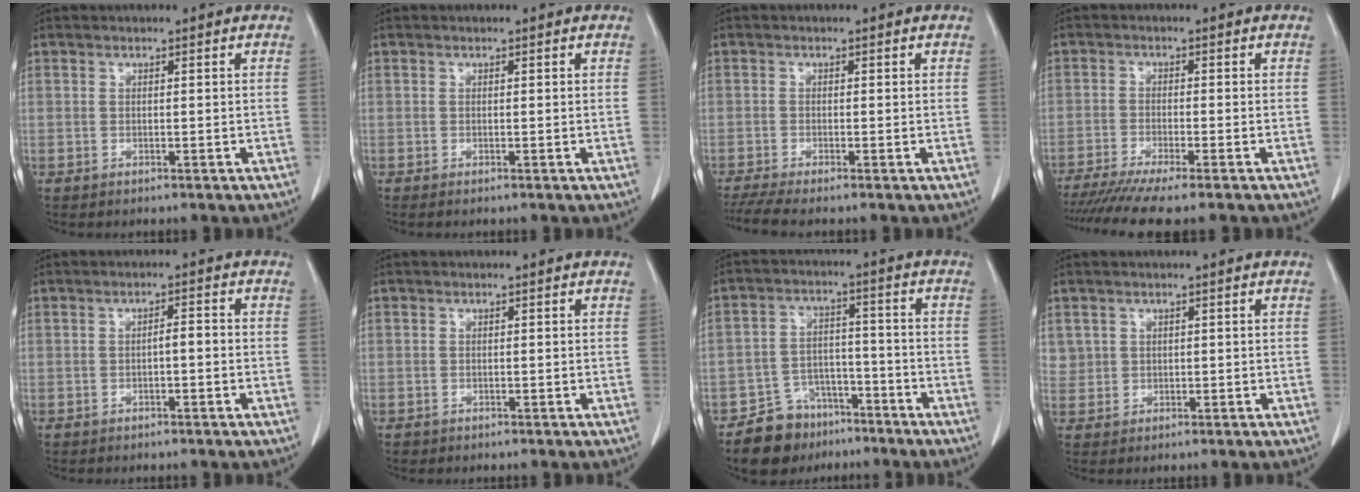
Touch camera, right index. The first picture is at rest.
{"total": 0.0}
{"total": 3.7, "force": [-2.9, -0.1, 2.3], "torque": [-0.045, -0.009, -0.055]}
{"total": 10.1, "force": [-8.5, -0.5, 5.5], "torque": [-0.074, -0.020, -0.133]}
{"total": 1.8, "force": [-0.4, 0.4, 1.7], "torque": [-0.025, 0.005, -0.007]}
{"total": 0.6, "force": [-0.3, 0.5, -0.1], "torque": [-0.002, 0.006, -0.006]}
{"total": 7.9, "force": [-5.9, 5.1, 1.3], "torque": [-0.022, 0.019, -0.095]}
{"total": 2.4, "force": [1.0, 2.2, 0.0], "torque": [0.016, 0.004, 0.016]}